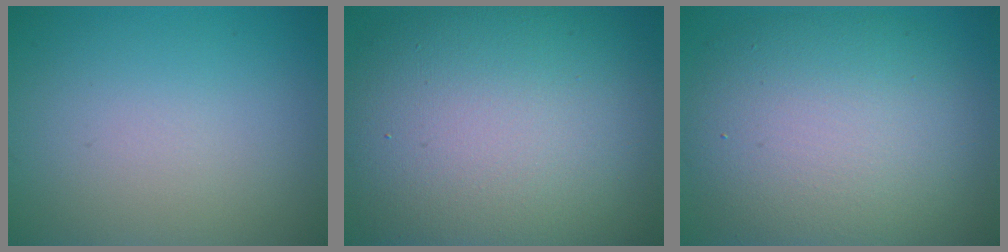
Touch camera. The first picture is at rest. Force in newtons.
{"total": 15.8, "press": 15.8, "slide": 0.6}
{"total": 10.6, "press": 10.6, "slide": 0.5}